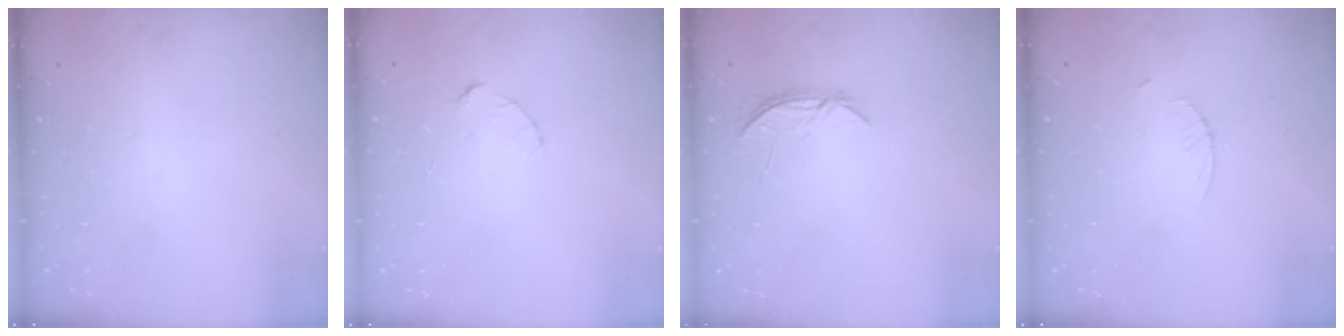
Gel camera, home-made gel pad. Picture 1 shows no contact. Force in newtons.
{"total": 2.4, "press": 2.4, "slide": 0.2}
{"total": 4.4, "press": 4.3, "slide": 0.5}
{"total": 2.3, "press": 2.3, "slide": 0.3}